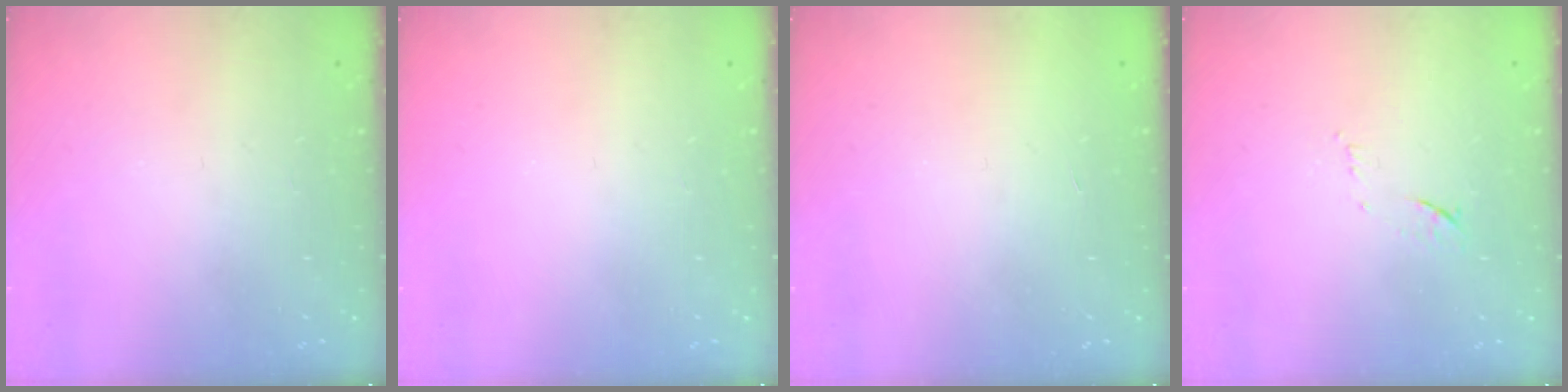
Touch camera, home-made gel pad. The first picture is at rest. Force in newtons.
{"total": 0.0}
{"total": 1.7, "press": 1.7, "slide": 0.1}
{"total": 6.2, "press": 6.2, "slide": 0.9}